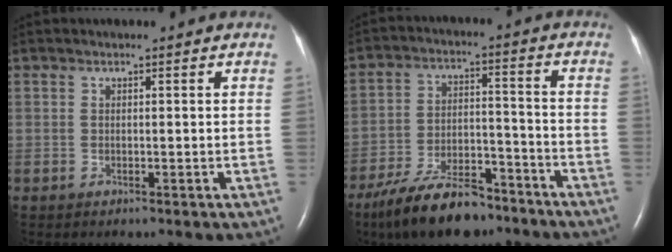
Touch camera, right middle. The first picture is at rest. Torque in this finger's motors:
{"motor_torque": [0.66, -0.69, 0.27, 0.16]}